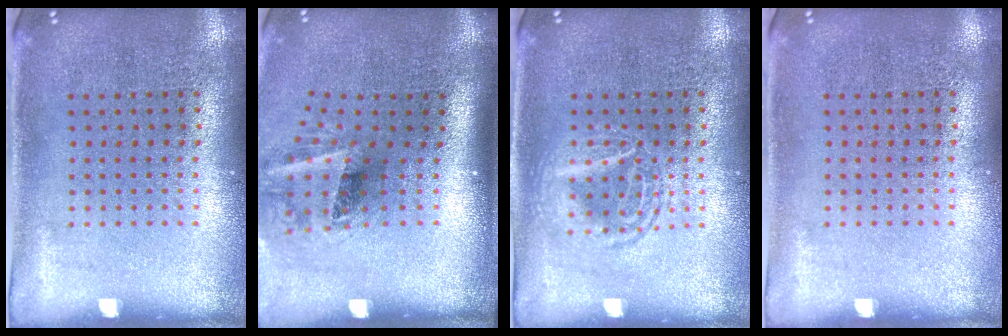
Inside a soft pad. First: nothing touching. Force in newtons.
{"total": 1.9, "press": 1.2, "slide": 1.5}
{"total": 2.4, "press": 2.4, "slide": 0.2}
{"total": 0.0}